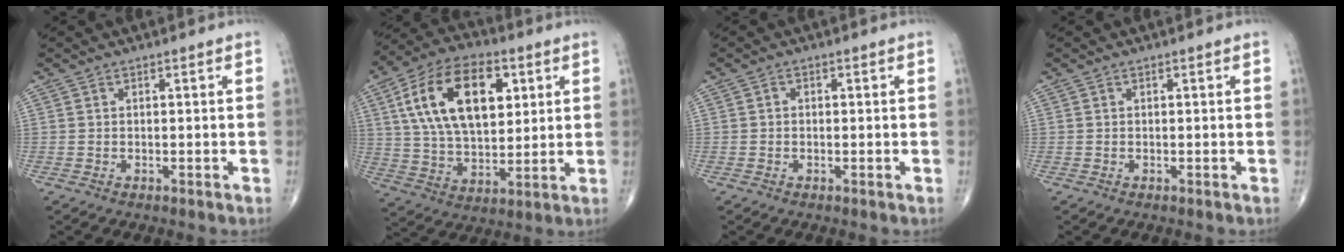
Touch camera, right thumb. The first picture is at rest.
{"total": 20.9, "force": [6.5, 11.7, 16.0], "torque": [-0.261, -0.007, 0.114]}
{"total": 1.0, "force": [0.1, 0.8, 0.5], "torque": [-0.004, 0.004, 0.001]}
{"total": 0.0}